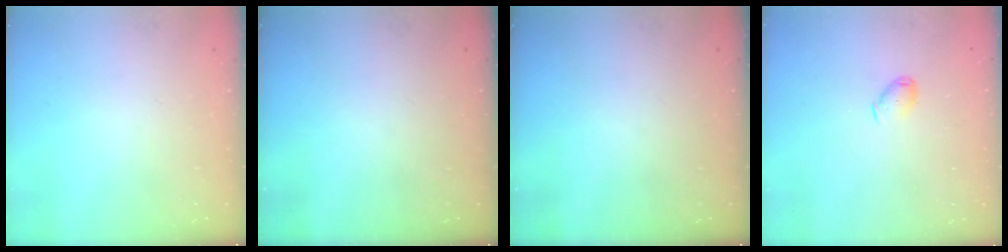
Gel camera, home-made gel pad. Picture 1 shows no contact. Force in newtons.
{"total": 0.0}
{"total": 0.0}
{"total": 6.0, "press": 6.0, "slide": 0.8}